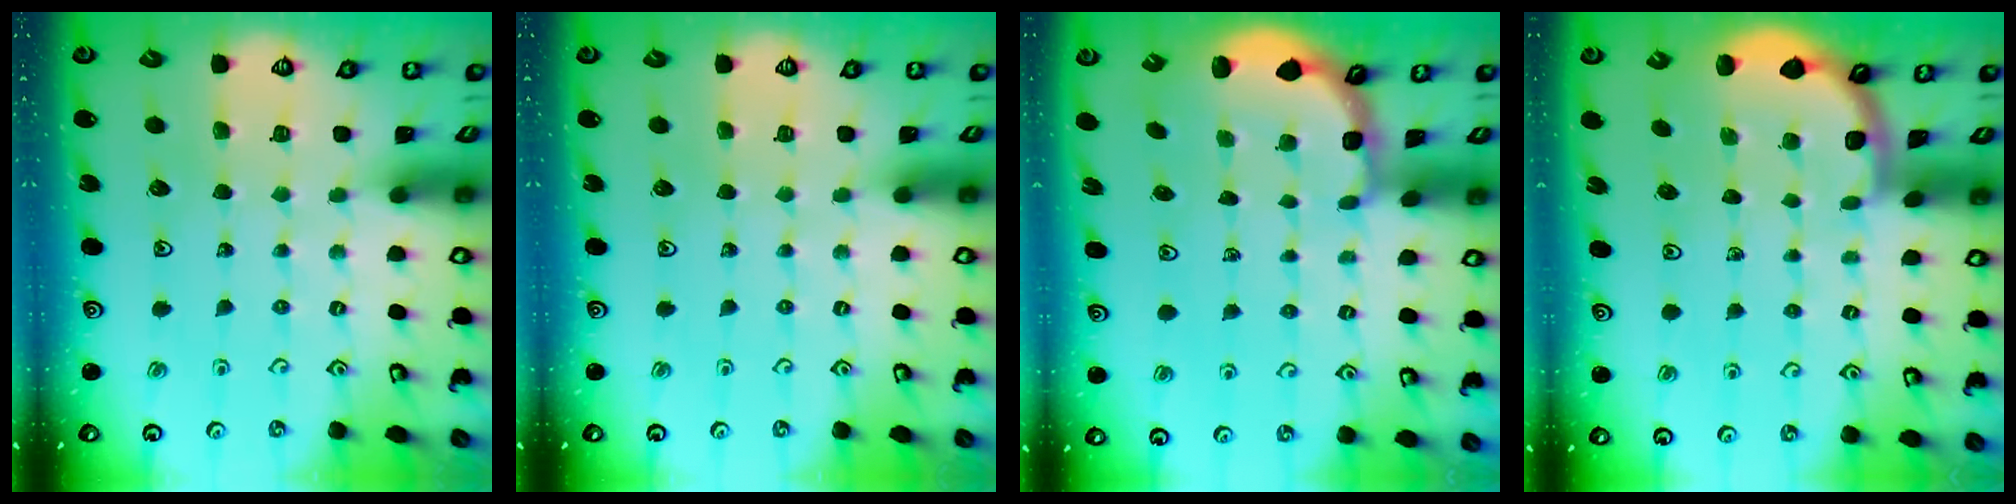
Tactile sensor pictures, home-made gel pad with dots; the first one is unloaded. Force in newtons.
{"total": 0.0}
{"total": 2.4, "press": 1.8, "slide": 1.7}
{"total": 1.7, "press": 1.7, "slide": 0.0}